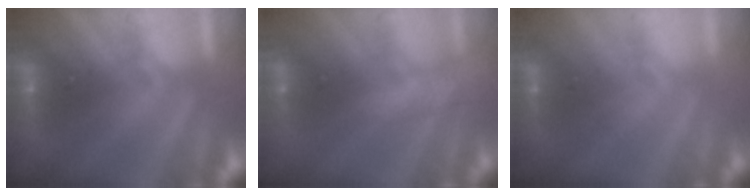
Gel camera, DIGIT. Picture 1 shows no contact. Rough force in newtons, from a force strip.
{"total": 2.6}
{"total": 1.4}